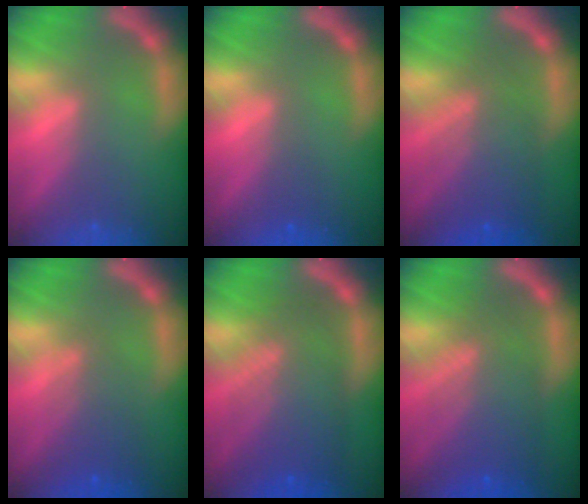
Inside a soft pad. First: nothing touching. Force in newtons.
{"total": 1.0}
{"total": 7.1}
{"total": 4.1}
{"total": 8.5}
{"total": 8.1}